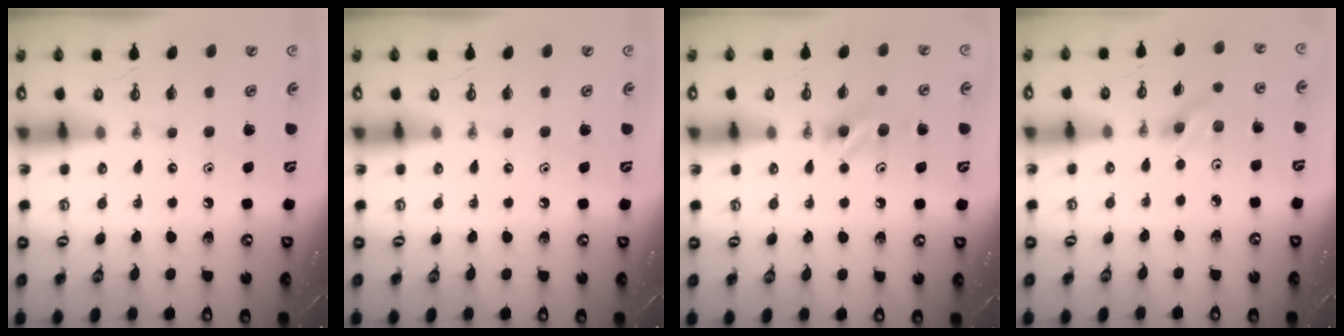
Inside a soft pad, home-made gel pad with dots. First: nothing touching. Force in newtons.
{"total": 0.0}
{"total": 8.4, "press": 8.3, "slide": 1.6}
{"total": 2.8, "press": 2.4, "slide": 1.4}